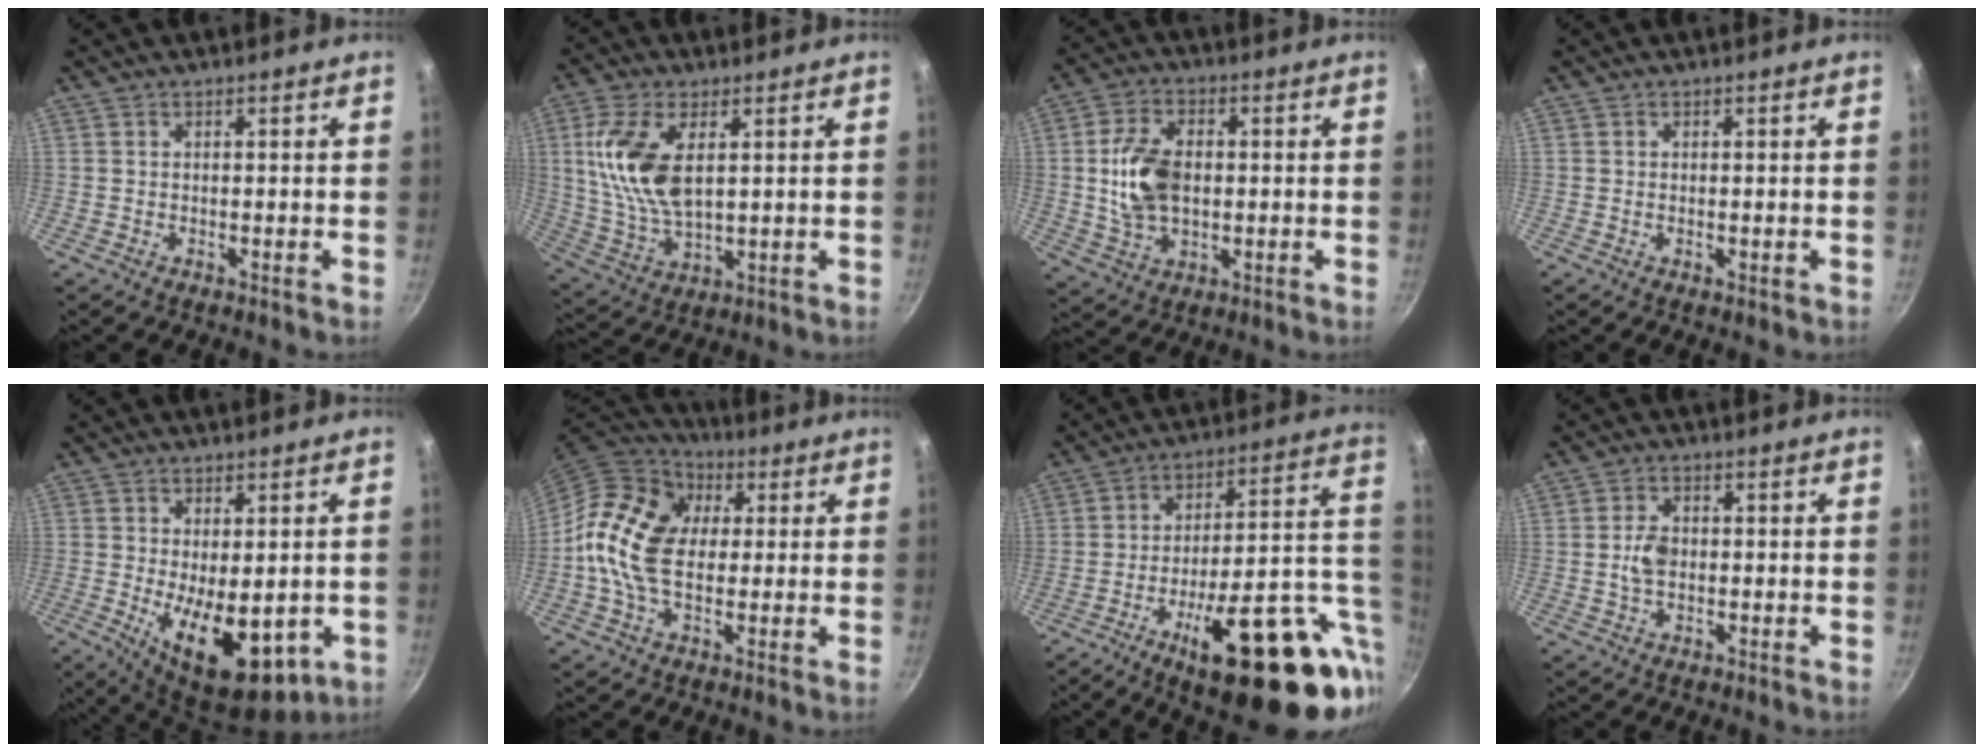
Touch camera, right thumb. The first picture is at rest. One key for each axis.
{"total": 13.7, "fx": 3.3, "fy": 7.1, "fz": 11.3, "tx": -0.221, "ty": -0.011, "tz": 0.071}
{"total": 11.5, "fx": 0.4, "fy": 7.5, "fz": 8.8, "tx": -0.153, "ty": 0.008, "tz": 0.006}
{"total": 0.6, "fx": -0.1, "fy": 0.2, "fz": 0.5, "tx": -0.009, "ty": -0.001, "tz": -0.001}
{"total": 15.2, "fx": -3.0, "fy": 7.6, "fz": 12.8, "tx": -0.169, "ty": -0.023, "tz": -0.024}
{"total": 16.6, "fx": 1.5, "fy": 11.3, "fz": 12.0, "tx": -0.193, "ty": 0.017, "tz": 0.004}
{"total": 27.1, "fx": -7.3, "fy": 10.0, "fz": 24.1, "tx": -0.294, "ty": 0.017, "tz": -0.090}
{"total": 4.1, "fx": -0.2, "fy": 2.7, "fz": 3.1, "tx": -0.053, "ty": 0.007, "tz": -0.008}